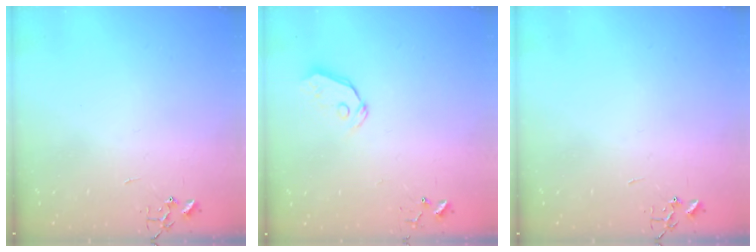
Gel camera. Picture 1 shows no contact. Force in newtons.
{"total": 4.8, "press": 4.8, "slide": 0.4}
{"total": 0.0}